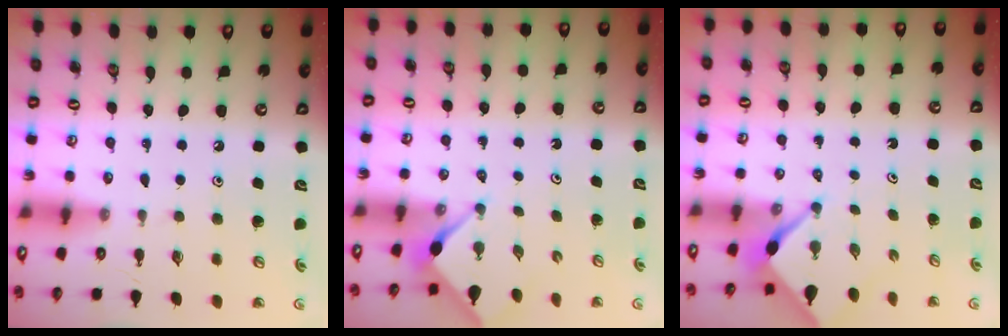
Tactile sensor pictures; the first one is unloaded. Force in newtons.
{"total": 2.9, "press": 2.9, "slide": 0.4}
{"total": 2.3, "press": 2.3, "slide": 0.3}